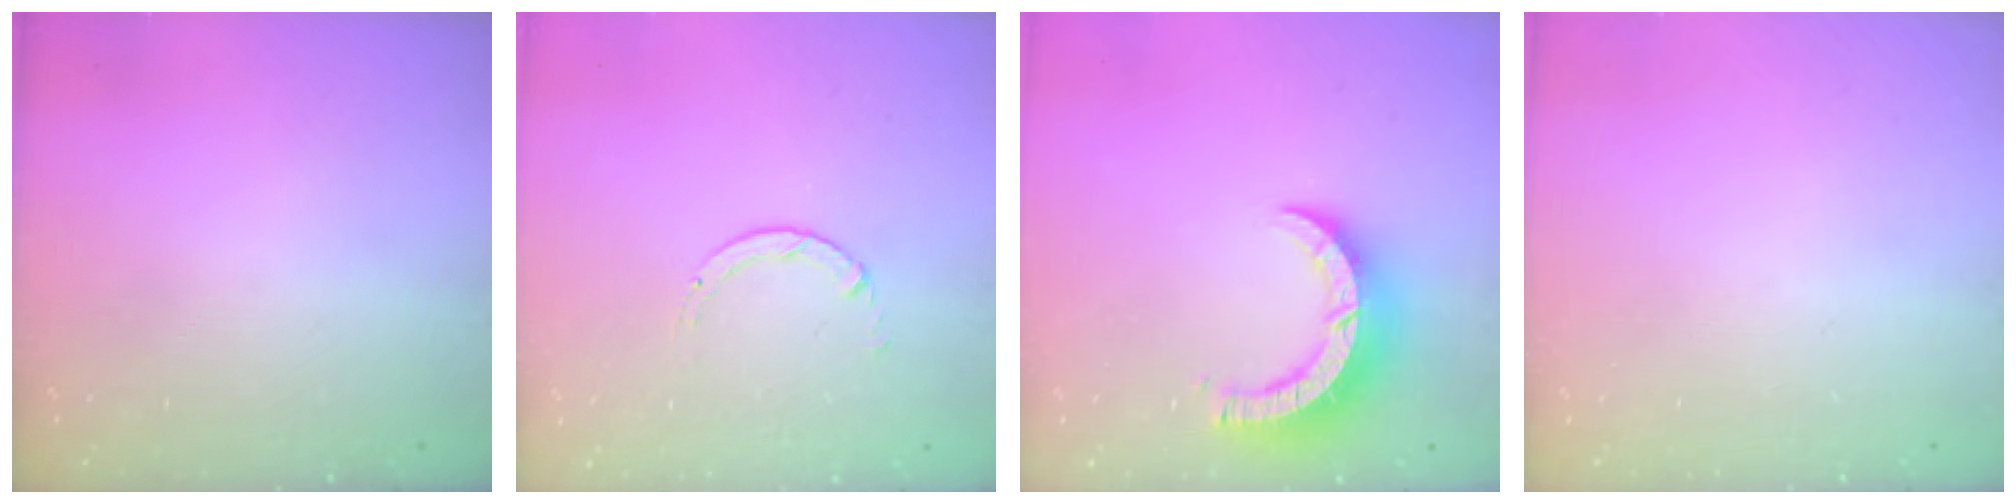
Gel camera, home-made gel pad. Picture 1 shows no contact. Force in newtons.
{"total": 0.6, "press": 0.5, "slide": 0.1}
{"total": 9.3, "press": 9.3, "slide": 0.8}
{"total": 0.0}